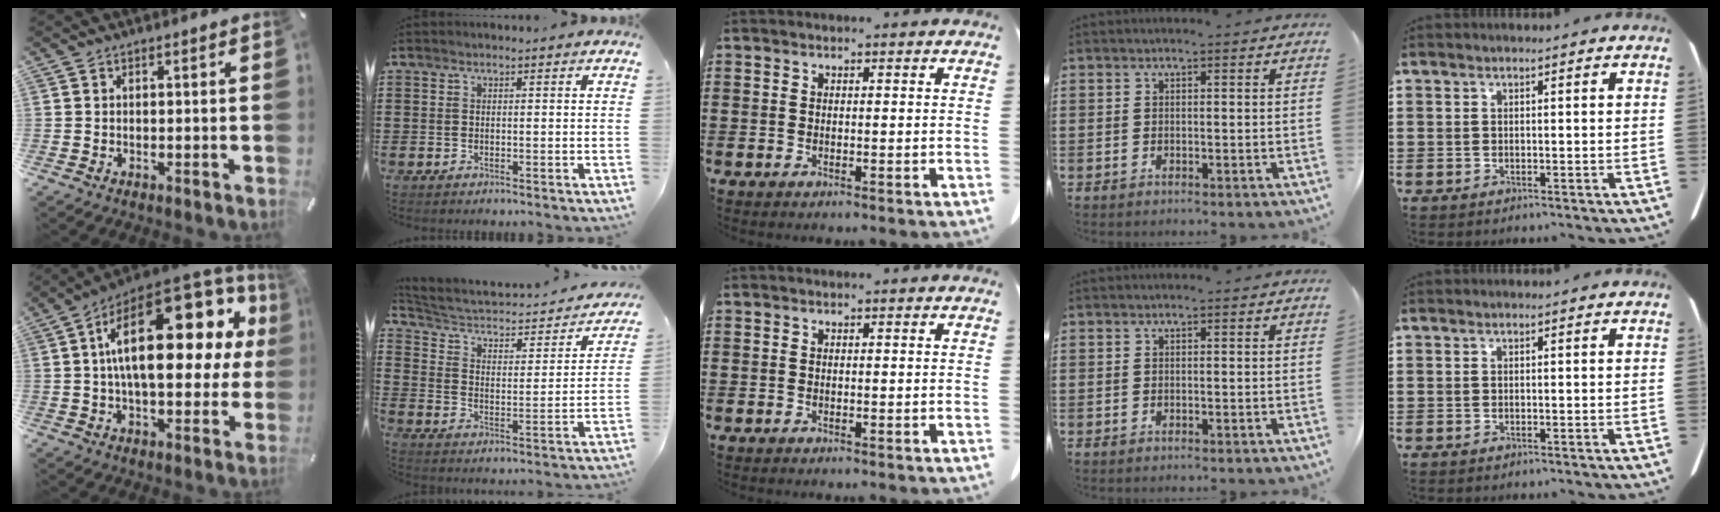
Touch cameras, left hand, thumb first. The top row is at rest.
{"thumb": {"total": 26.4, "force": [7.1, 13.2, 21.8], "torque": [-0.354, -0.043, 0.117]}, "index": {"total": 4.0, "force": [3.0, 1.8, 1.9], "torque": [-0.058, -0.026, 0.041]}}